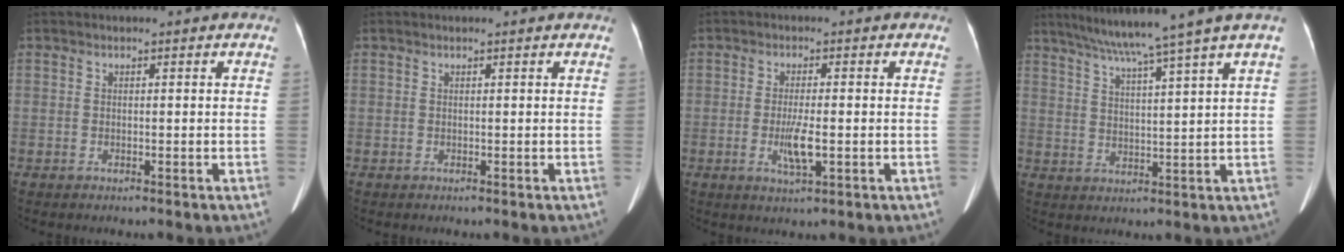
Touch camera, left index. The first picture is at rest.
{"total": 0.6, "force": [0.6, 0.0, 0.2], "torque": [-0.008, 0.000, 0.005]}
{"total": 4.3, "force": [-0.9, 0.7, 4.1], "torque": [-0.084, -0.008, -0.014]}
{"total": 11.4, "force": [8.9, -2.7, 6.5], "torque": [-0.103, -0.003, 0.131]}